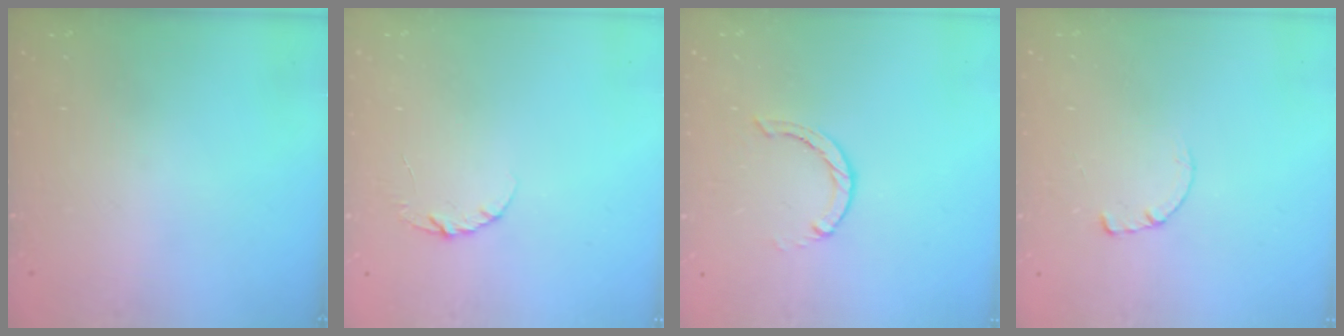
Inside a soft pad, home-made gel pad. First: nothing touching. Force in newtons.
{"total": 4.0, "press": 4.0, "slide": 0.4}
{"total": 0.0}
{"total": 0.7, "press": 0.6, "slide": 0.2}